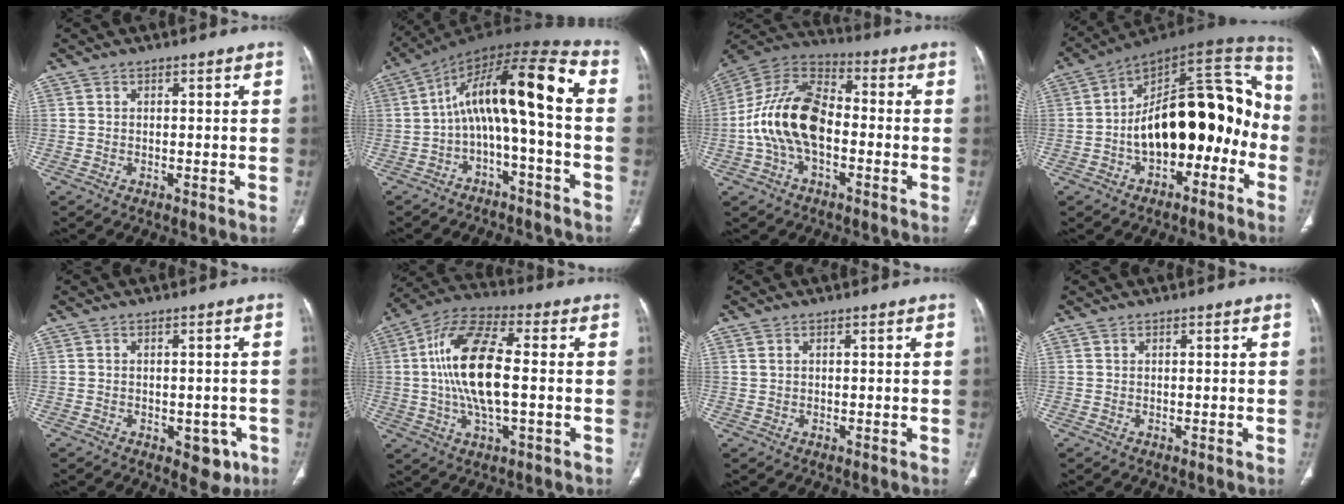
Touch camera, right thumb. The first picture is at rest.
{"total": 15.3, "force": [-1.9, 4.0, 14.6], "torque": [-0.244, 0.087, -0.039]}
{"total": 16.8, "force": [-2.5, 10.0, 13.3], "torque": [-0.252, 0.041, -0.052]}
{"total": 23.9, "force": [-4.8, 13.0, 19.5], "torque": [-0.264, 0.079, -0.070]}
{"total": 5.2, "force": [-2.1, 3.1, 3.6], "torque": [-0.018, 0.006, -0.018]}
{"total": 16.9, "force": [0.1, 6.7, 15.5], "torque": [-0.314, 0.018, -0.002]}
{"total": 0.9, "force": [0.5, 0.5, 0.5], "torque": [-0.011, 0.006, 0.013]}
{"total": 0.0}